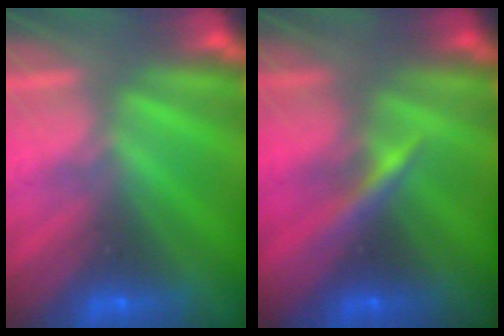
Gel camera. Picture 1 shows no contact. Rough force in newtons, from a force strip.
{"total": 2.9}